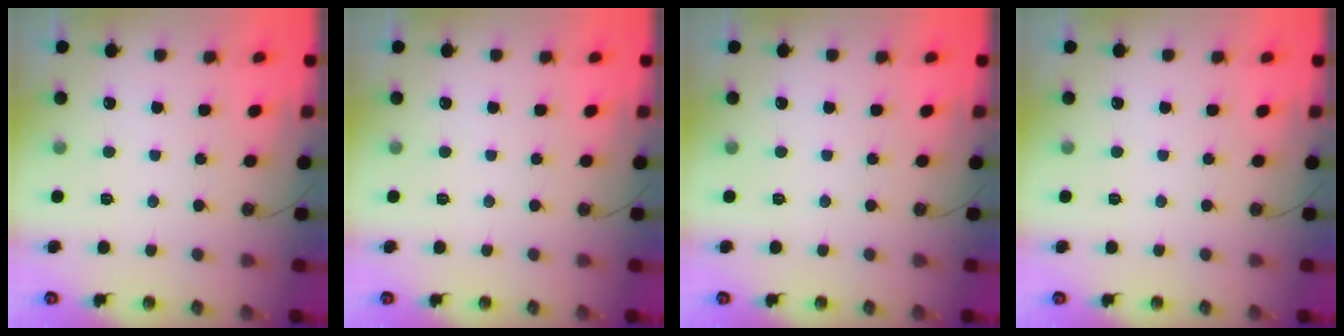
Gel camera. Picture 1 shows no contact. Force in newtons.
{"total": 0.0}
{"total": 0.0}
{"total": 0.0}